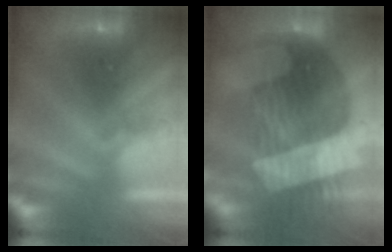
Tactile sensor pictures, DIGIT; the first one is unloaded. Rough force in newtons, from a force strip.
{"total": 3.1}